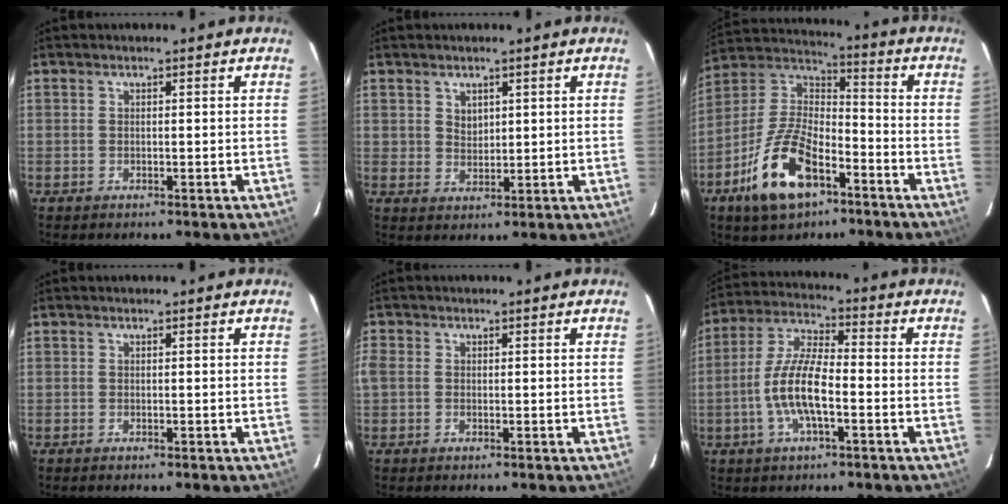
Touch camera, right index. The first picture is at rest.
{"total": 2.8, "force": [1.5, 2.2, 0.8], "torque": [-0.006, 0.004, 0.030]}
{"total": 17.0, "force": [-8.6, 8.2, 12.2], "torque": [-0.256, 0.003, -0.154]}
{"total": 0.0}
{"total": 2.6, "force": [-0.5, 2.1, 1.4], "torque": [-0.028, 0.000, -0.015]}
{"total": 10.6, "force": [-3.1, 3.1, 9.6], "torque": [-0.202, 0.004, -0.063]}